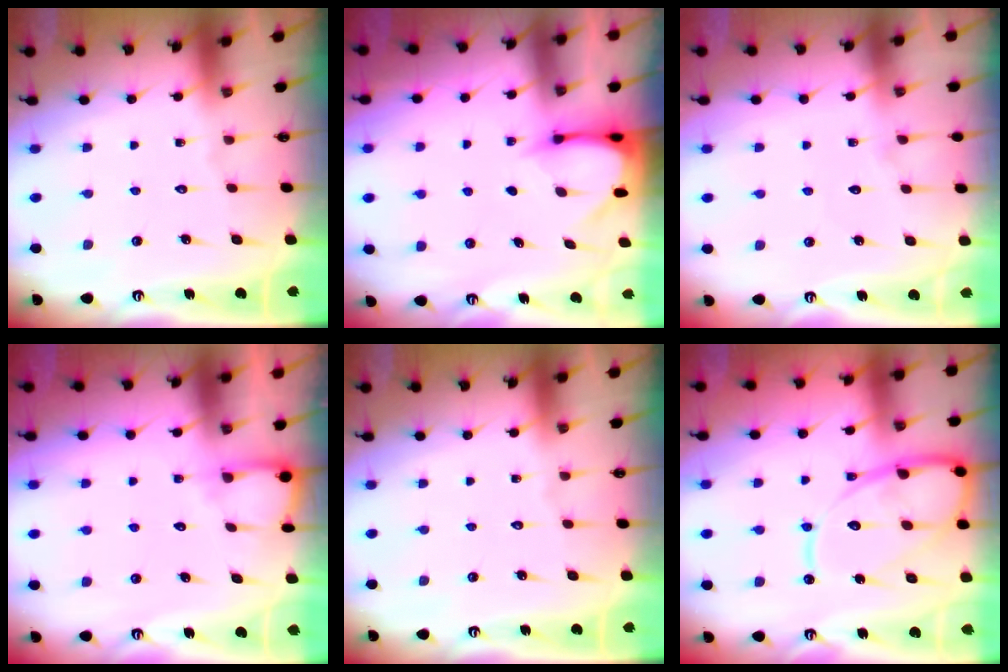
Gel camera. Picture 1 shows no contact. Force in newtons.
{"total": 3.7, "press": 3.7, "slide": 0.3}
{"total": 4.5, "press": 4.5, "slide": 0.5}
{"total": 4.2, "press": 4.2, "slide": 0.2}
{"total": 0.0}
{"total": 15.4, "press": 15.3, "slide": 1.7}